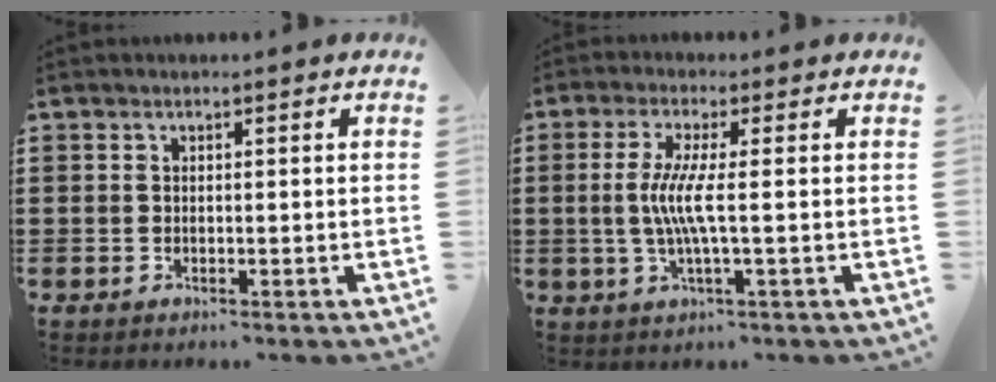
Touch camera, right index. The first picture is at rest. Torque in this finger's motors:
{"motor_torque": [1.02, 0.63, 0.71, 0.21]}